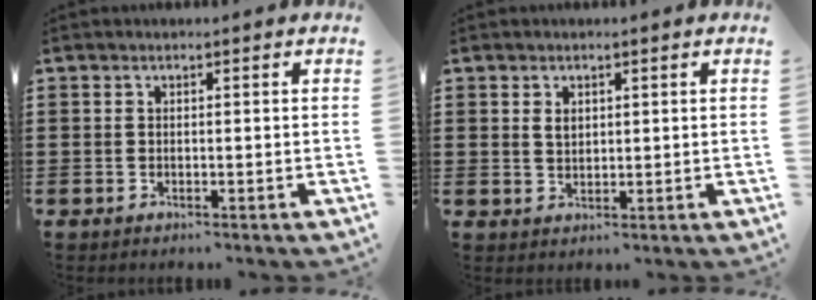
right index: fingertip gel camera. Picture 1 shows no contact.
{"total": 1.7, "force": [0.7, 1.1, 1.1], "torque": [-0.023, 0.004, 0.013]}